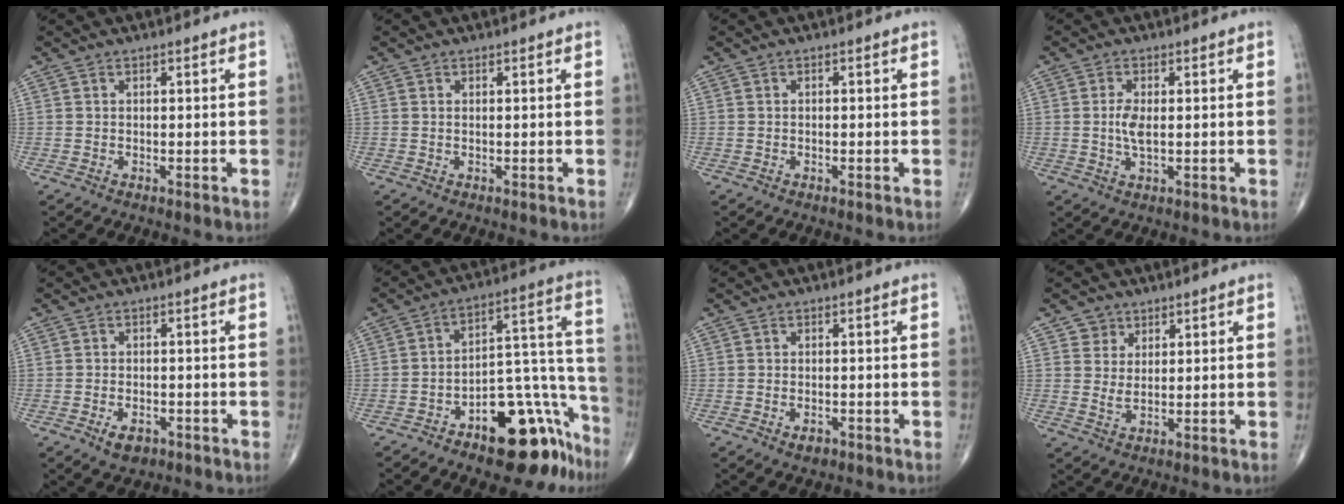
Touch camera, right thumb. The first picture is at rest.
{"total": 0.0}
{"total": 0.0}
{"total": 3.7, "force": [0.1, 1.5, 3.4], "torque": [-0.074, -0.005, 0.003]}
{"total": 3.9, "force": [-2.0, 2.3, 2.4], "torque": [-0.036, 0.004, -0.028]}
{"total": 19.8, "force": [-12.2, 8.9, 12.8], "torque": [-0.086, 0.128, -0.173]}
{"total": 2.1, "force": [-1.1, 1.2, 1.3], "torque": [-0.019, 0.003, -0.015]}
{"total": 3.3, "force": [1.8, 2.6, 0.7], "torque": [0.001, -0.013, 0.033]}